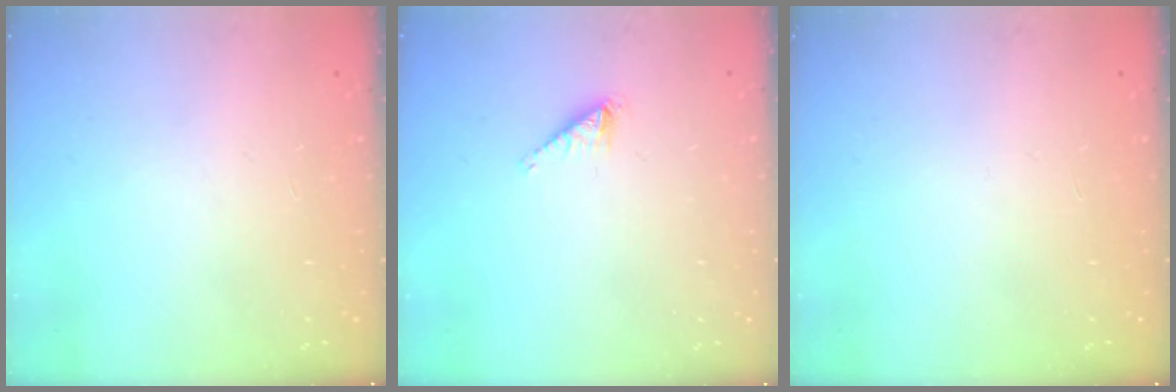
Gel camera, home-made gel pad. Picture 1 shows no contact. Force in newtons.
{"total": 0.8, "press": 0.8, "slide": 0.1}
{"total": 0.0}